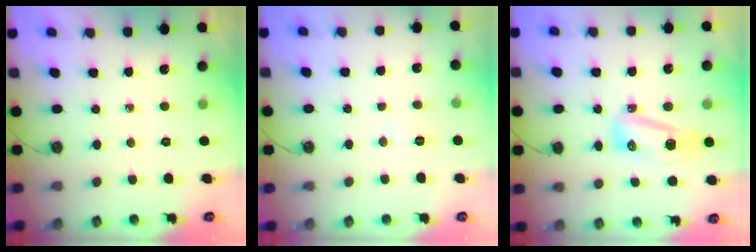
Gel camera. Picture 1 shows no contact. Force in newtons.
{"total": 3.8, "press": 3.8, "slide": 0.5}
{"total": 14.0, "press": 10.4, "slide": 9.4}